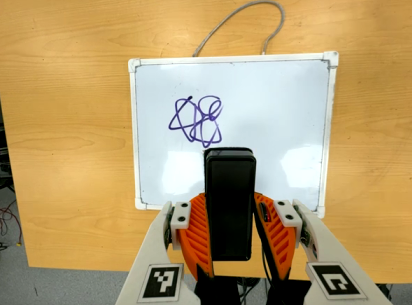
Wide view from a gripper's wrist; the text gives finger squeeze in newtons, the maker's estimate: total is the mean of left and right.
{"total": 3.2, "left": 1.8, "right": 4.6}